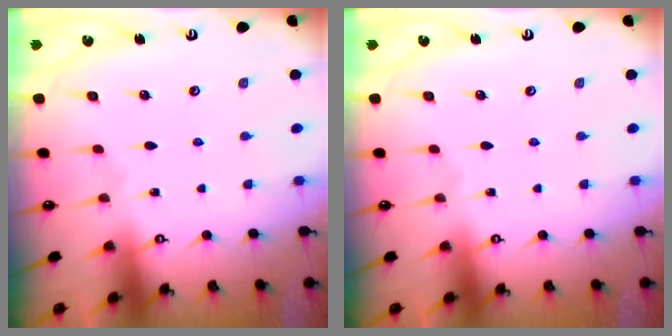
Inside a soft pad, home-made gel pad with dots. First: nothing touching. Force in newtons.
{"total": 0.0}